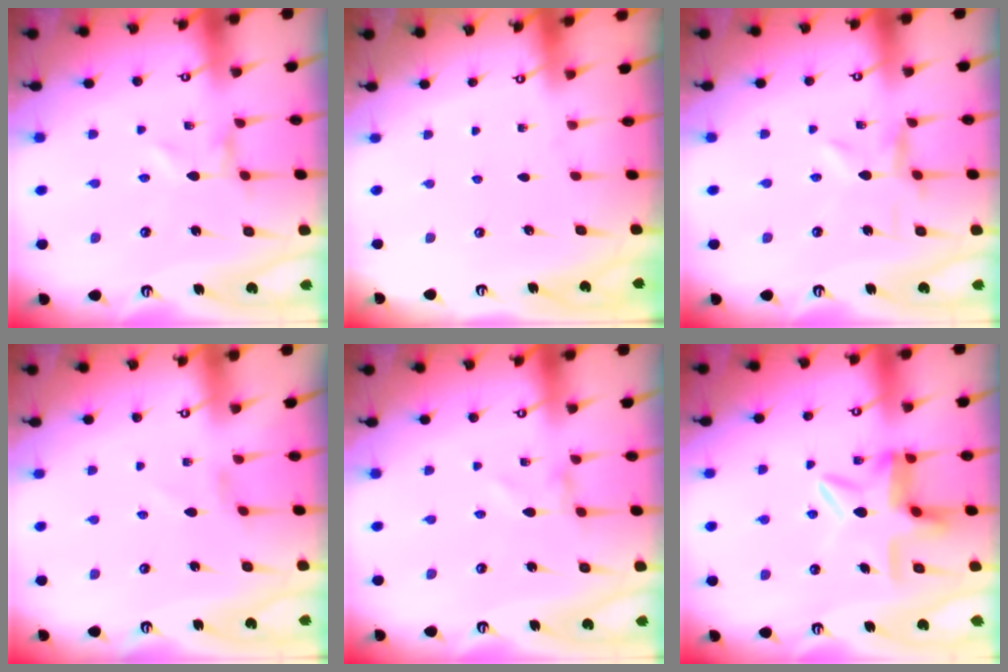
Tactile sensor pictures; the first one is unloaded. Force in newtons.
{"total": 0.0}
{"total": 4.2, "press": 4.2, "slide": 0.4}
{"total": 0.0}
{"total": 0.9, "press": 0.9, "slide": 0.1}
{"total": 9.7, "press": 9.7, "slide": 1.0}